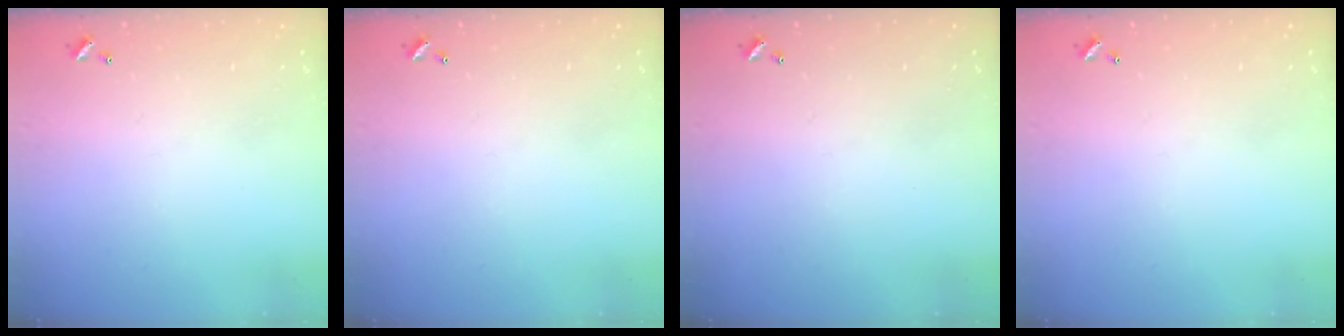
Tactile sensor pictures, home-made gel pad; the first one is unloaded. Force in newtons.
{"total": 0.0}
{"total": 0.0}
{"total": 0.0}